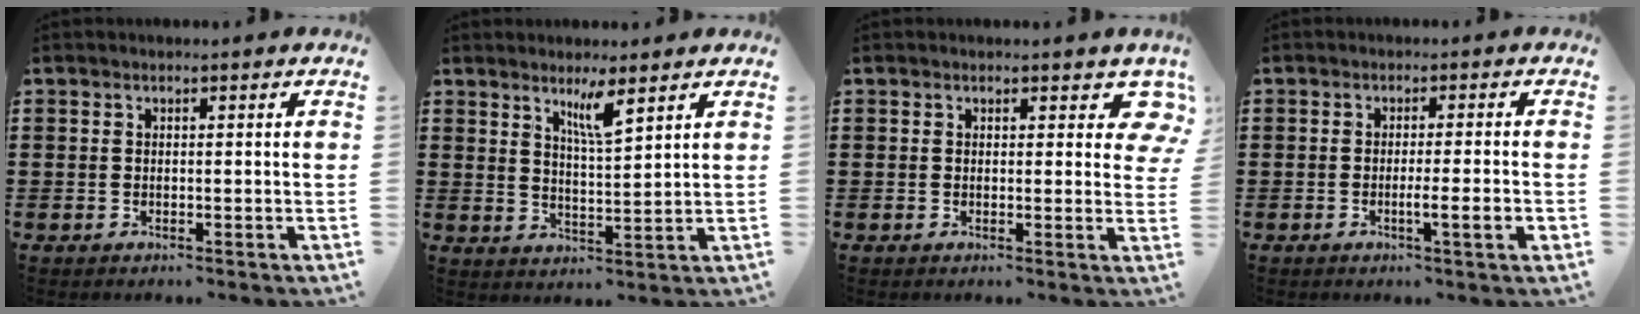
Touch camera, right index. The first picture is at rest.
{"total": 4.5, "force": [3.1, 0.3, 3.2], "torque": [-0.064, 0.000, 0.052]}
{"total": 3.4, "force": [2.1, 1.8, 2.1], "torque": [-0.017, -0.001, 0.031]}
{"total": 4.2, "force": [-1.4, -0.2, 3.9], "torque": [-0.064, -0.014, -0.023]}